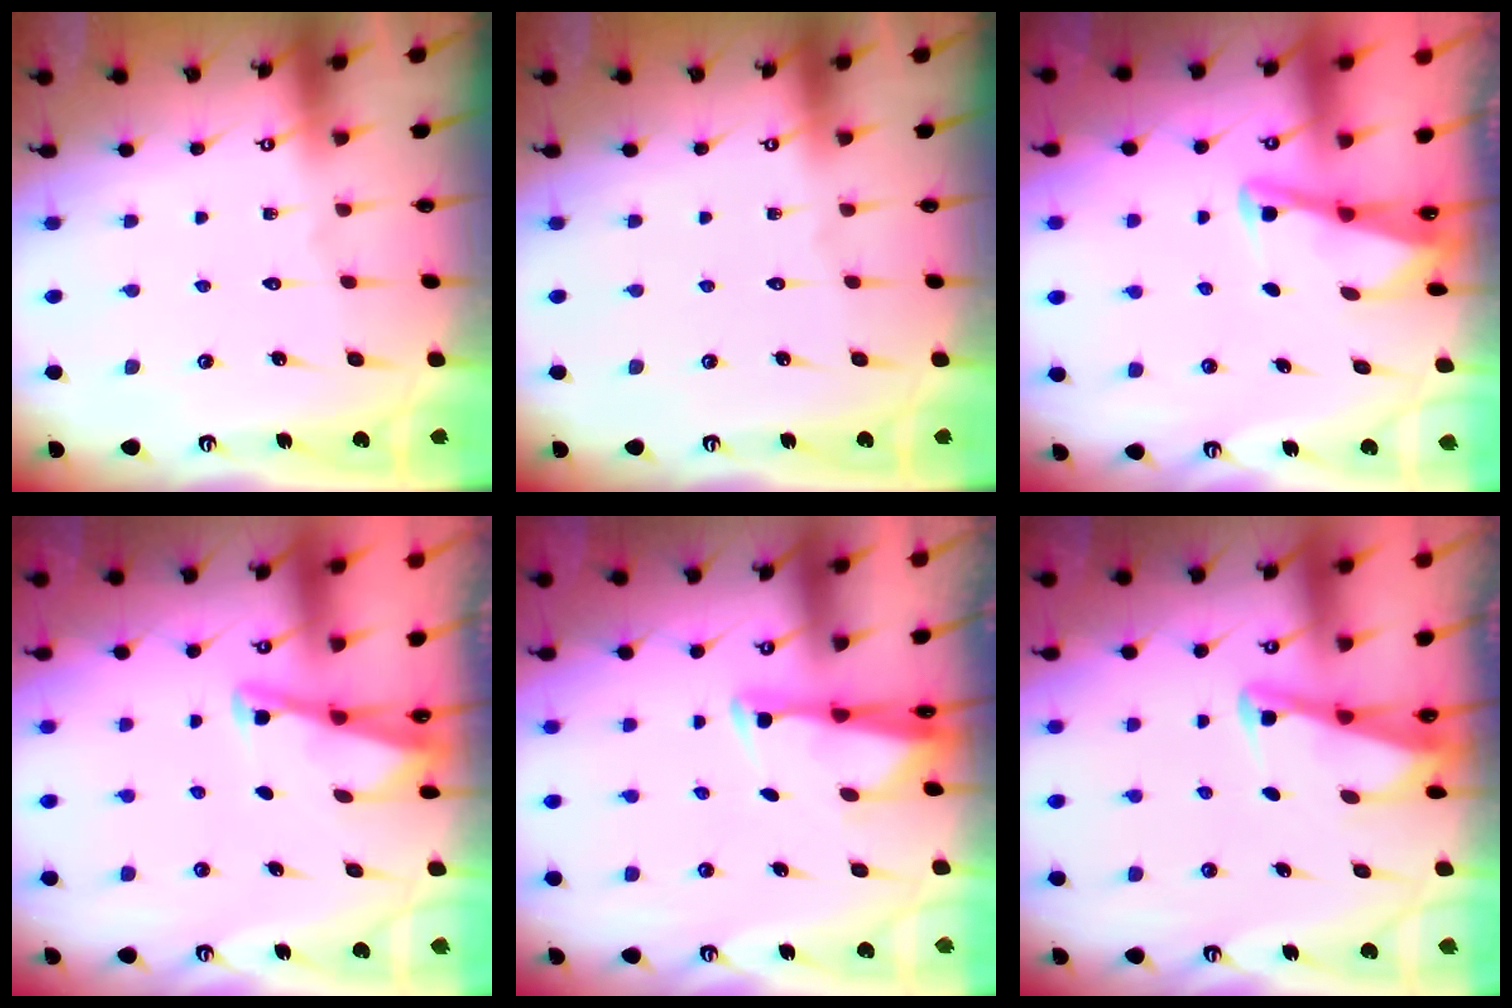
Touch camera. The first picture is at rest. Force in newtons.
{"total": 0.0}
{"total": 2.8, "press": 2.8, "slide": 0.4}
{"total": 3.0, "press": 3.0, "slide": 0.3}
{"total": 2.9, "press": 2.8, "slide": 0.7}
{"total": 2.9, "press": 2.8, "slide": 0.3}